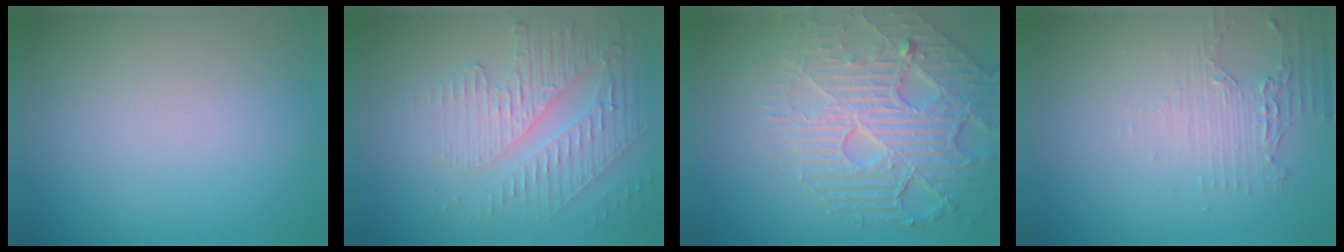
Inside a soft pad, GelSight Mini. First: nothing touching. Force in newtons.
{"total": 4.0, "press": 3.4, "slide": 2.0}
{"total": 8.5, "press": 5.8, "slide": 6.3}
{"total": 2.1, "press": 1.6, "slide": 1.4}